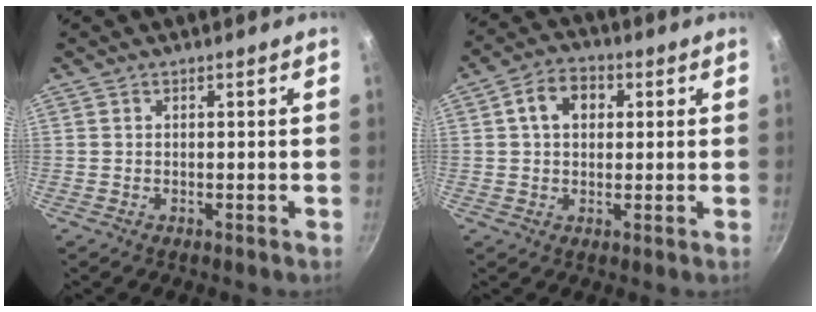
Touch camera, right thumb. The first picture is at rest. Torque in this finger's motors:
{"motor_torque": [-0.01, 1.81, 0.92, -0.08, 0.07]}